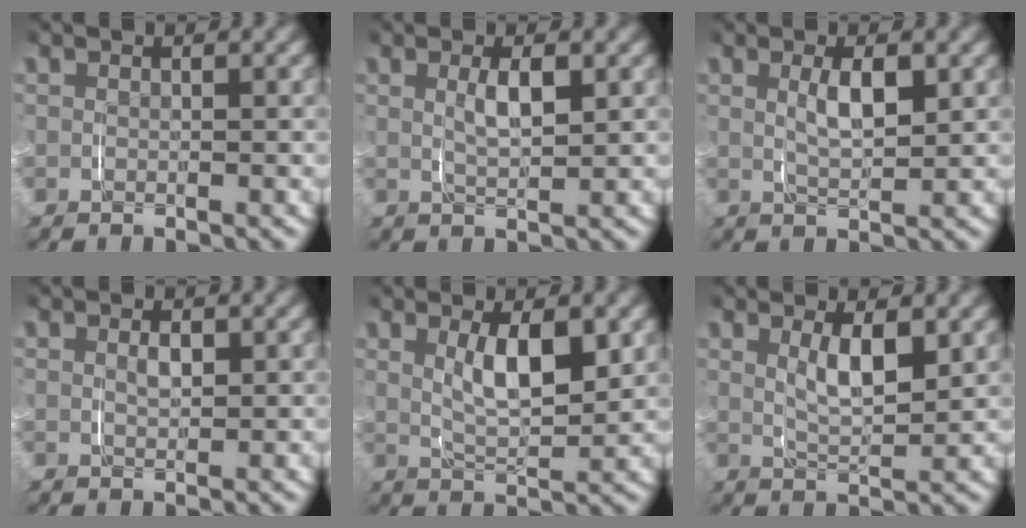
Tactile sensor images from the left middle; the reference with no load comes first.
{"total": 2.5, "force": [0.8, 0.6, 2.3], "torque": [-0.042, -0.007, 0.019]}
{"total": 2.8, "force": [0.8, 0.8, 2.6], "torque": [-0.046, -0.007, 0.019]}
{"total": 1.2, "force": [0.4, 0.5, 1.0], "torque": [-0.021, -0.006, 0.011]}
{"total": 4.3, "force": [1.0, 1.5, 3.9], "torque": [-0.065, -0.007, 0.022]}
{"total": 3.2, "force": [1.1, 1.0, 2.9], "torque": [-0.050, -0.009, 0.023]}